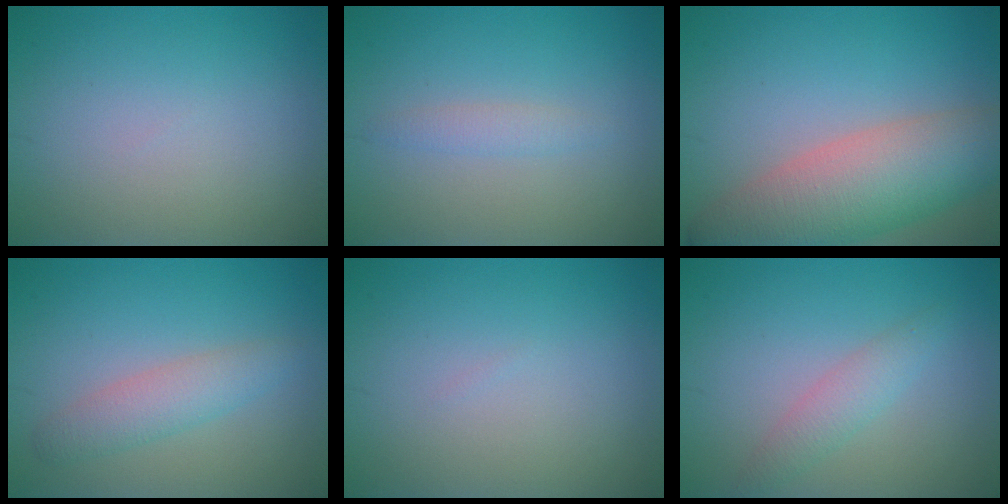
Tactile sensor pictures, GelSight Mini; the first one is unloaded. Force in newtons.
{"total": 1.3, "press": 1.3, "slide": 0.2}
{"total": 8.8, "press": 8.8, "slide": 0.8}
{"total": 2.8, "press": 2.8, "slide": 0.0}
{"total": 0.0}
{"total": 2.1, "press": 2.1, "slide": 0.1}